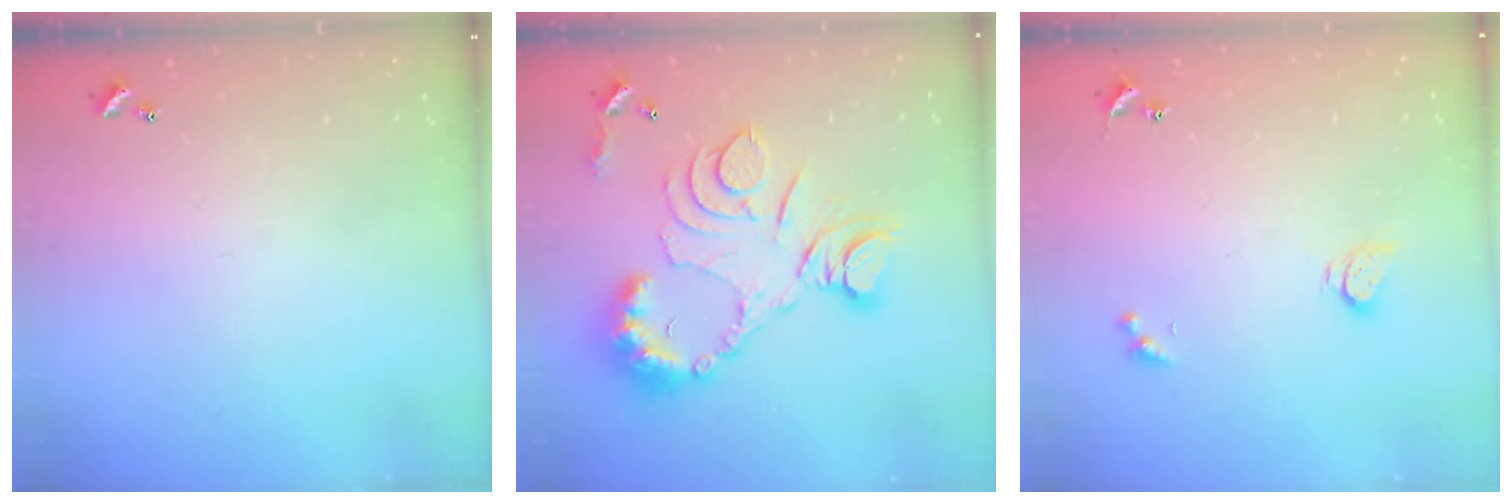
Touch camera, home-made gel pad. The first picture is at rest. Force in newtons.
{"total": 18.2, "press": 18.1, "slide": 2.2}
{"total": 2.6, "press": 2.5, "slide": 0.3}